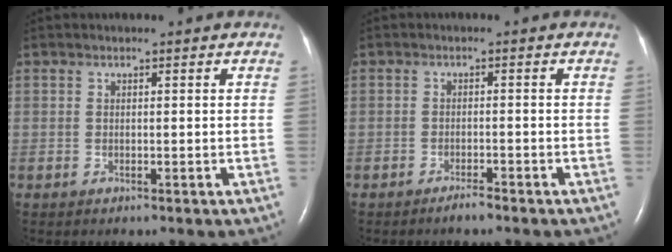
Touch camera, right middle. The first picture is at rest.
{"total": 1.7, "force": [-1.5, 0.1, 0.8], "torque": [-0.020, -0.001, -0.024]}